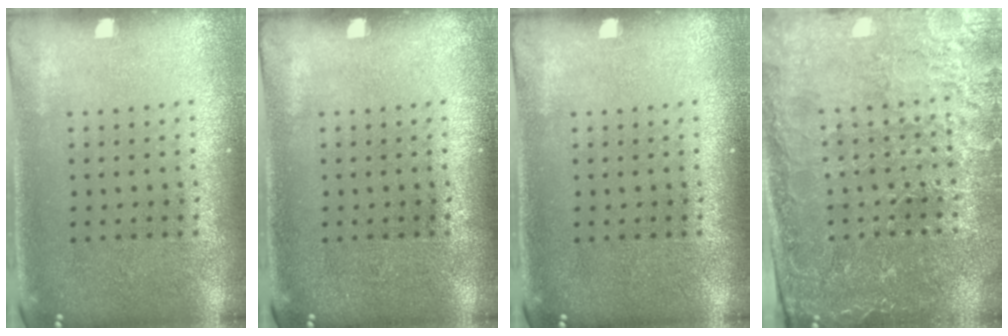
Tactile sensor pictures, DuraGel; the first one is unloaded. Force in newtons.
{"total": 0.0}
{"total": 0.0}
{"total": 3.7, "press": 3.6, "slide": 1.0}